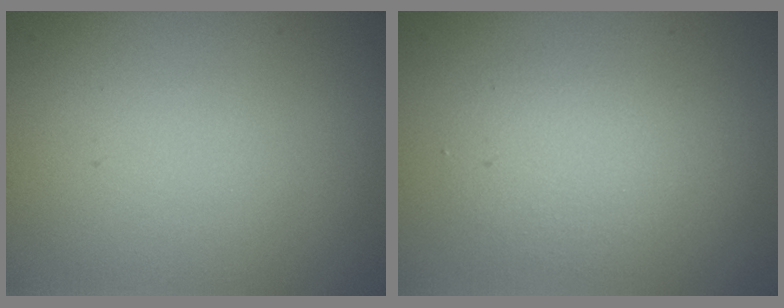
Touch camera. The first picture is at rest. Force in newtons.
{"total": 2.5, "press": 2.5, "slide": 0.2}